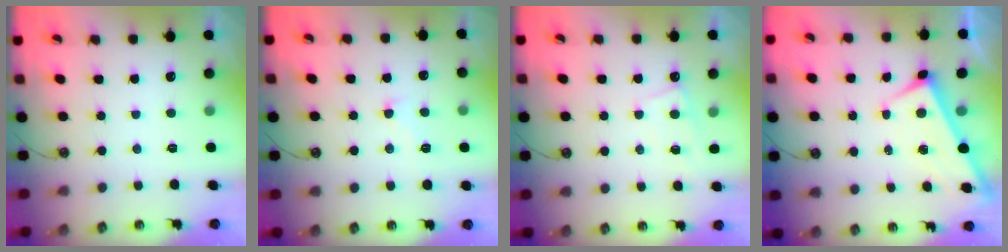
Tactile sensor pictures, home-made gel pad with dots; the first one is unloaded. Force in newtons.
{"total": 0.8, "press": 0.4, "slide": 0.7}
{"total": 3.1, "press": 3.1, "slide": 0.4}
{"total": 1.7, "press": 1.7, "slide": 0.1}